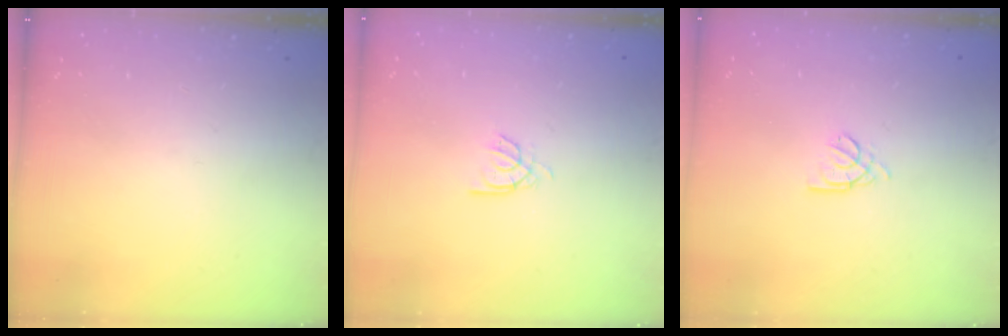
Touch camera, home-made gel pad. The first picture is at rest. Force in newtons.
{"total": 2.0, "press": 1.9, "slide": 0.4}
{"total": 2.5, "press": 2.5, "slide": 0.5}